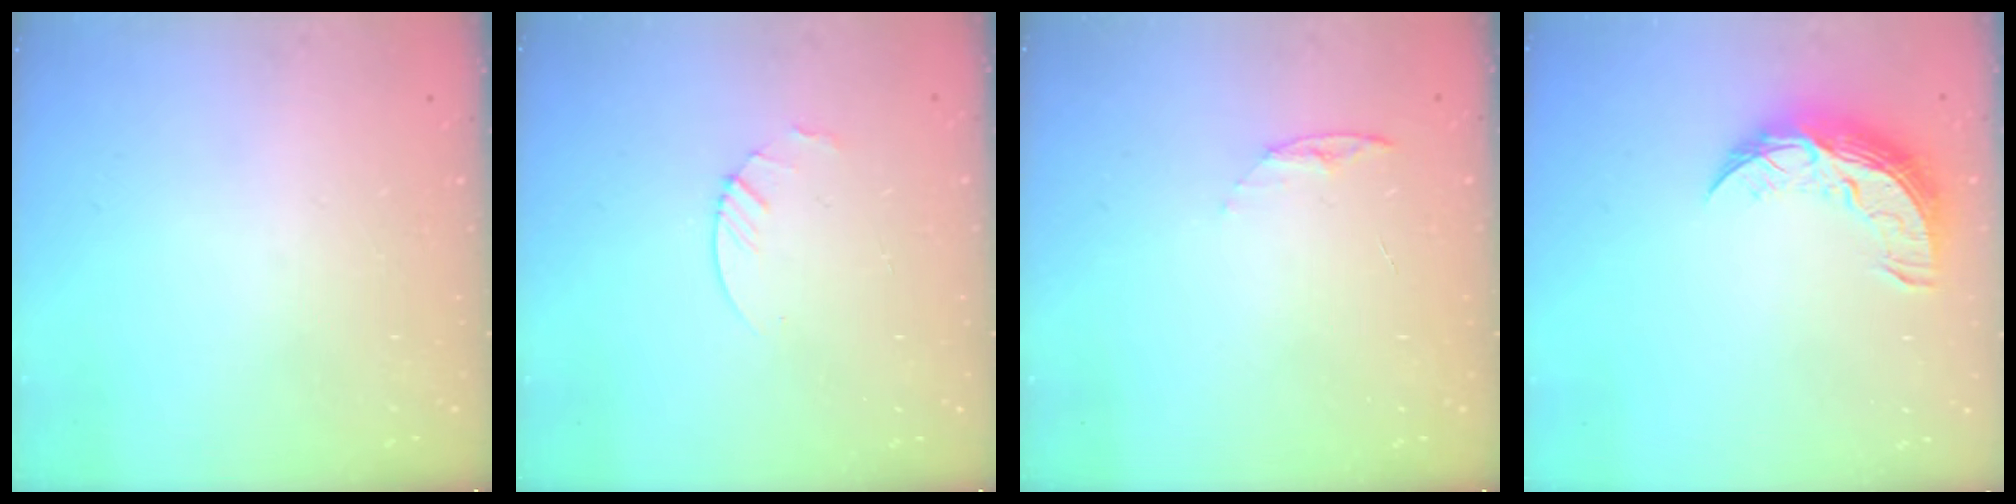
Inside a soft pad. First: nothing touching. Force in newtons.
{"total": 3.0, "press": 2.9, "slide": 0.3}
{"total": 4.9, "press": 4.9, "slide": 0.6}
{"total": 10.7, "press": 10.6, "slide": 0.6}